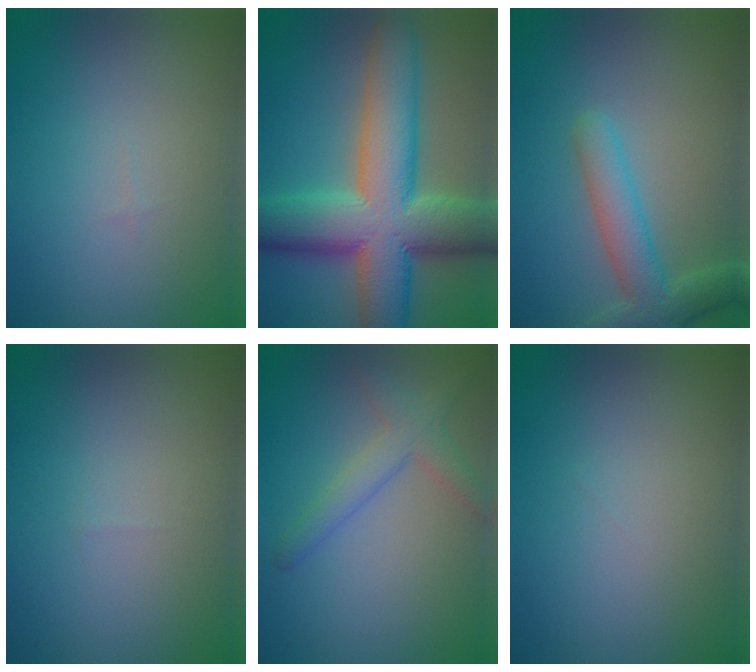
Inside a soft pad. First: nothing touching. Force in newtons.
{"total": 13.4, "press": 13.4, "slide": 0.4}
{"total": 4.8, "press": 4.8, "slide": 0.4}
{"total": 0.0}
{"total": 3.0, "press": 3.0, "slide": 0.2}
{"total": 0.0}